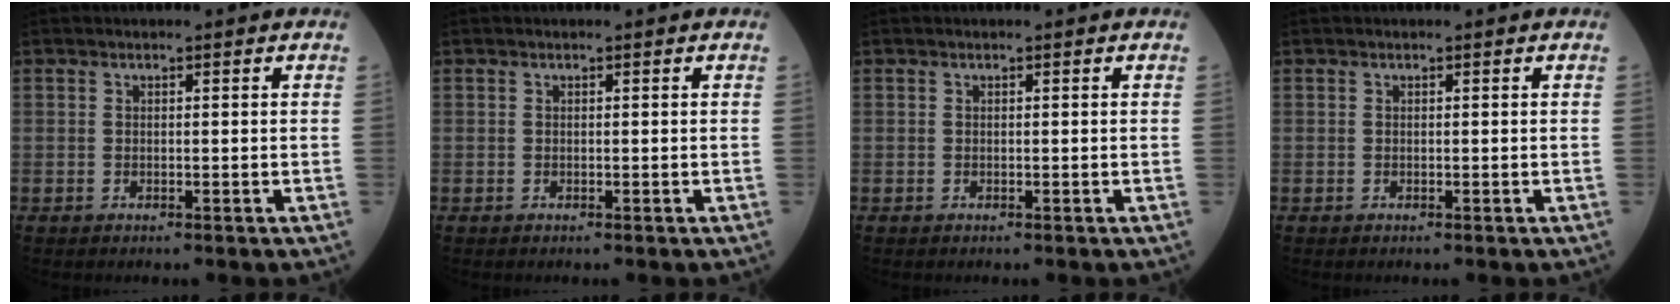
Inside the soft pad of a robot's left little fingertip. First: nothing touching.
{"total": 0.0}
{"total": 0.0}
{"total": 0.0}